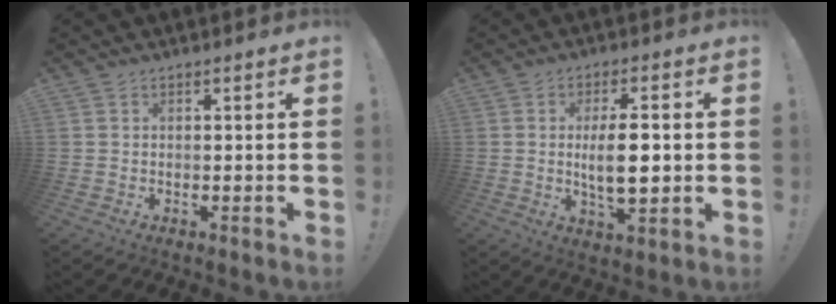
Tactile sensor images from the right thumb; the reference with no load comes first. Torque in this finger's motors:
{"motor_torque": [-0.21, 0.50, 0.76, -0.60, 0.05]}